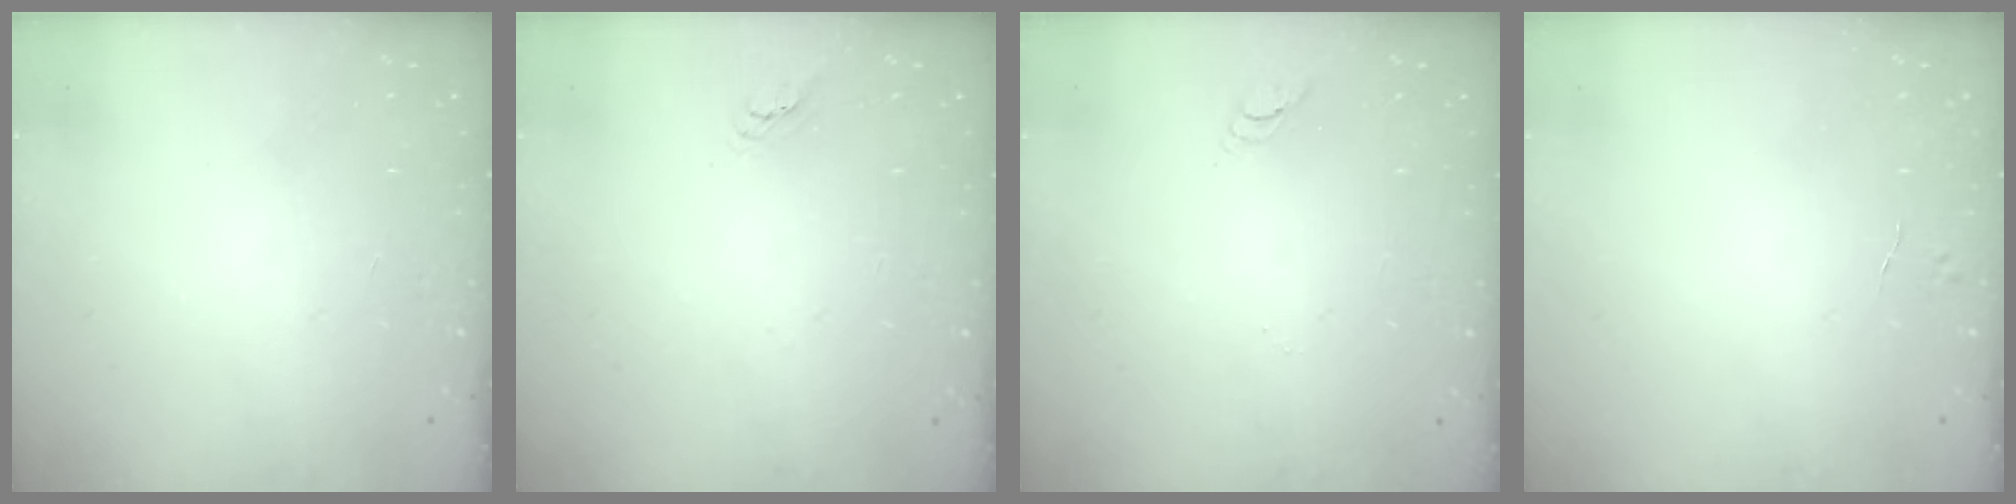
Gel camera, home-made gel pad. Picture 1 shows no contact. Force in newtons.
{"total": 2.2, "press": 2.2, "slide": 0.1}
{"total": 3.6, "press": 3.6, "slide": 0.4}
{"total": 2.8, "press": 2.8, "slide": 0.3}